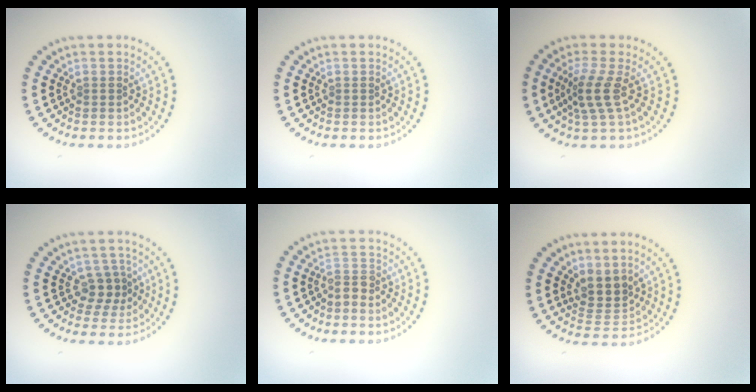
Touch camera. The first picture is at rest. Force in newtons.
{"total": 0.0}
{"total": 2.9, "press": 2.3, "slide": 1.8}
{"total": 2.2, "press": 1.9, "slide": 1.2}
{"total": 1.9, "press": 1.5, "slide": 1.2}
{"total": 2.7, "press": 2.1, "slide": 1.6}